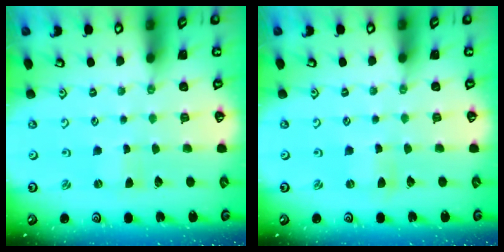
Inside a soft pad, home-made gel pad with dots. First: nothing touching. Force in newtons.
{"total": 0.7, "press": 0.6, "slide": 0.3}